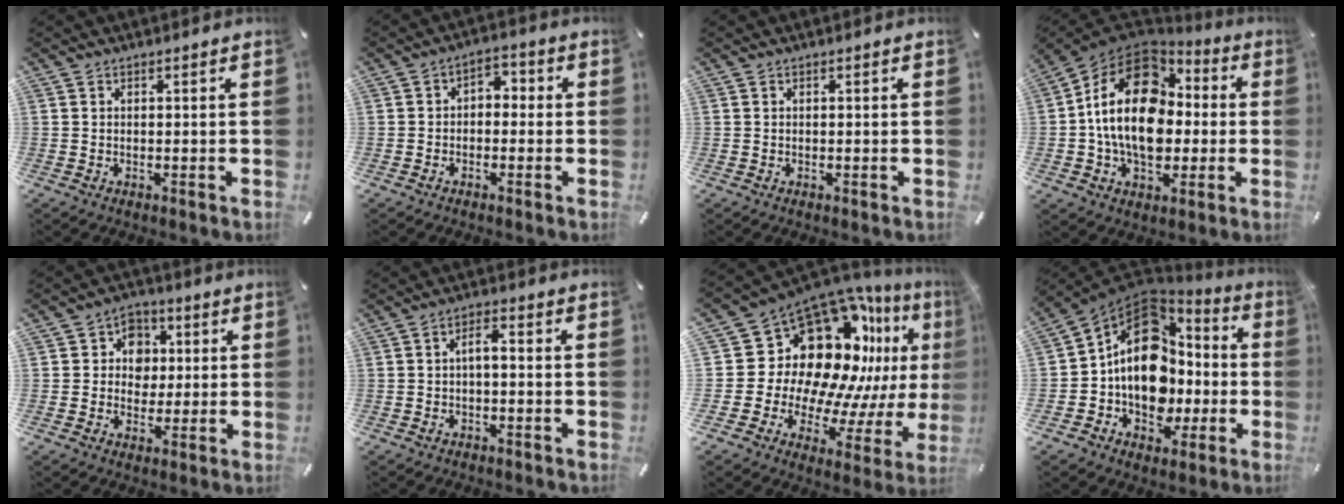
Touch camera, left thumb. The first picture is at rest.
{"total": 3.6, "force": [-2.2, 2.4, 1.5], "torque": [-0.026, 0.020, -0.043]}
{"total": 0.0}
{"total": 20.8, "force": [0.4, 15.0, 14.4], "torque": [-0.278, 0.009, 0.005]}
{"total": 7.5, "force": [0.7, 7.0, 2.8], "torque": [-0.033, 0.004, 0.008]}
{"total": 3.4, "force": [-0.8, 1.3, 3.1], "torque": [-0.055, 0.012, -0.017]}
{"total": 21.2, "force": [9.2, 14.8, 12.1], "torque": [-0.192, -0.114, 0.188]}
{"total": 17.8, "force": [-0.6, 14.1, 10.7], "torque": [-0.176, -0.005, -0.005]}